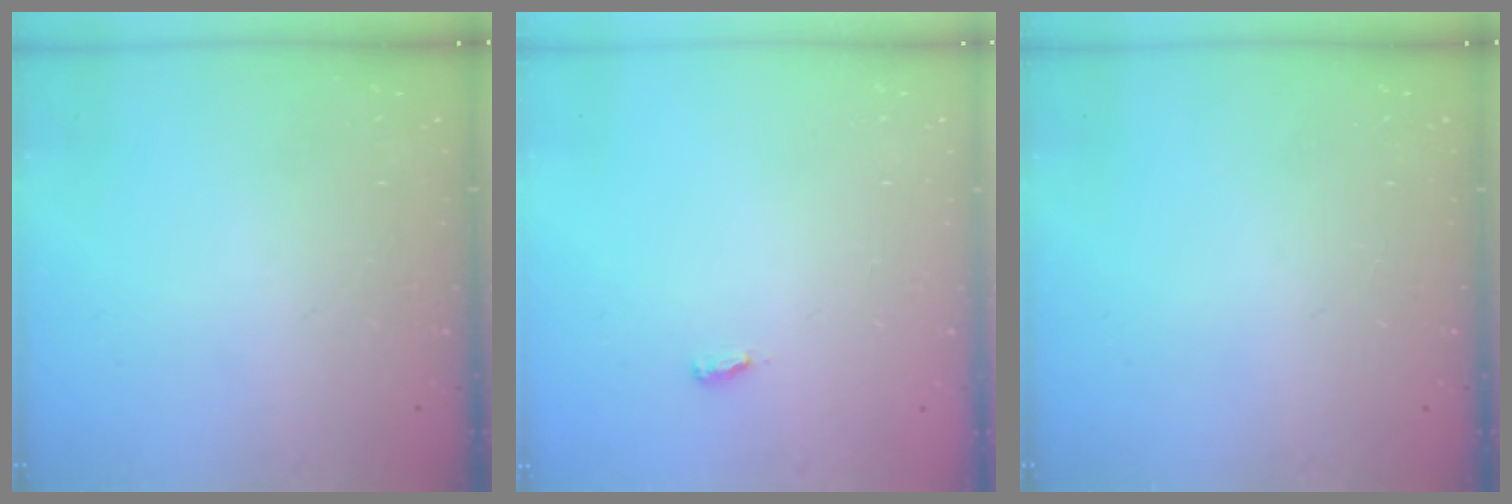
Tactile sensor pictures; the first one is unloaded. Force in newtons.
{"total": 2.6, "press": 2.4, "slide": 1.0}
{"total": 0.0}